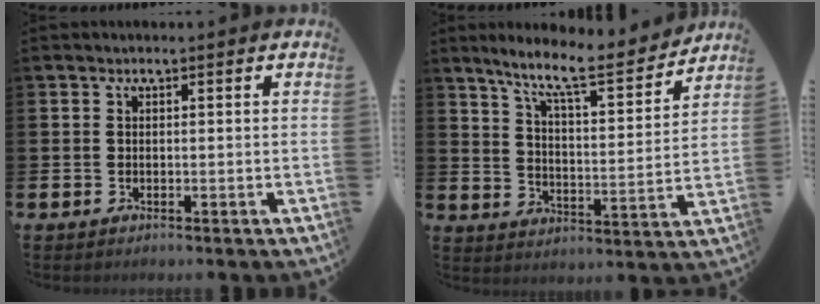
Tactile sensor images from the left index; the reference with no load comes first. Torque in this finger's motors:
{"motor_torque": [0.97, -1.17, 0.67, 0.21]}